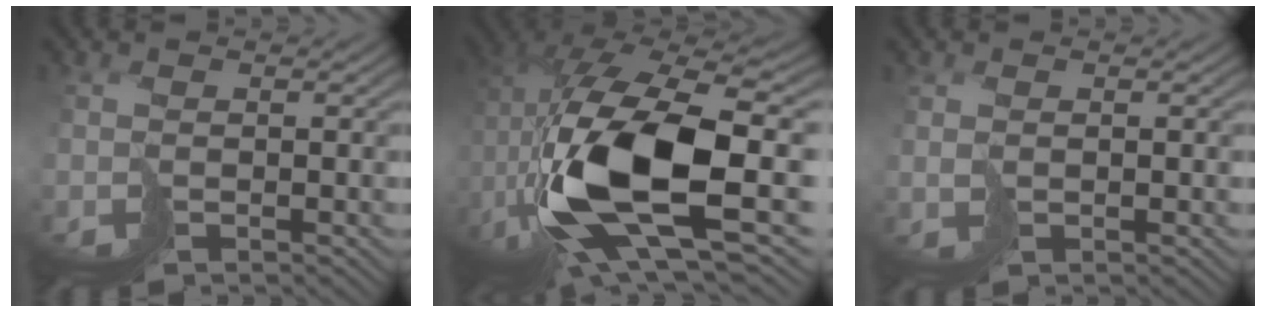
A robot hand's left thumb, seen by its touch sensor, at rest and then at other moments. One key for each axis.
{"total": 18.3, "fx": -0.4, "fy": 10.1, "fz": 15.2, "tx": -0.331, "ty": -0.037, "tz": 0.019}
{"total": 0.9, "fx": 0.7, "fy": 0.4, "fz": 0.4, "tx": -0.008, "ty": -0.003, "tz": 0.022}